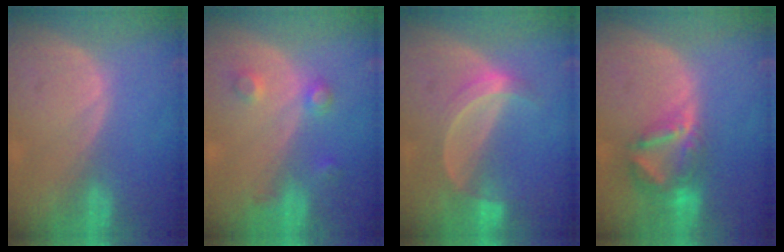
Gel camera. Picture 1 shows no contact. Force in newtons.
{"total": 3.5, "press": 3.3, "slide": 1.2}
{"total": 5.0, "press": 4.9, "slide": 0.7}
{"total": 7.1, "press": 6.4, "slide": 3.2}